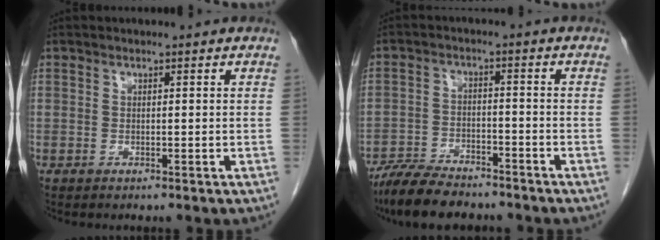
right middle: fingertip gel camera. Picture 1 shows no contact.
{"total": 9.5, "force": [-8.2, 2.6, 4.1], "torque": [-0.073, -0.019, -0.141]}